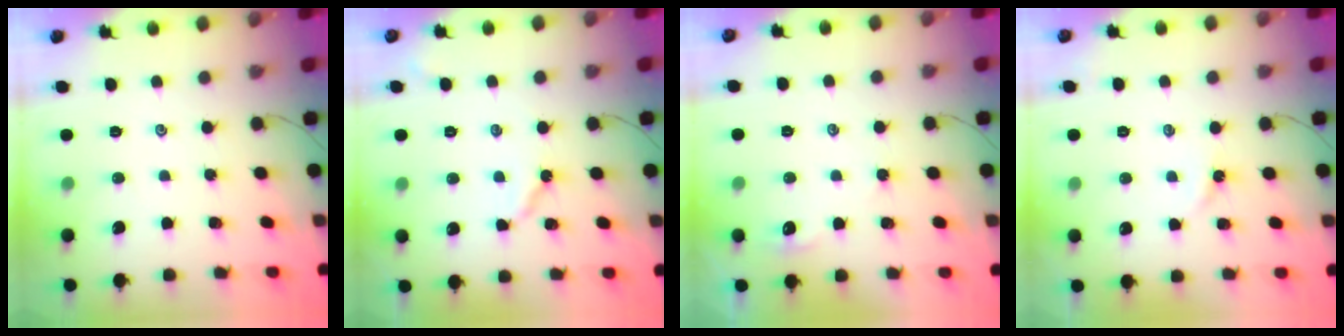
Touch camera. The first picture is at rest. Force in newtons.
{"total": 3.8, "press": 3.8, "slide": 0.1}
{"total": 2.9, "press": 2.9, "slide": 0.4}
{"total": 1.9, "press": 1.8, "slide": 0.3}